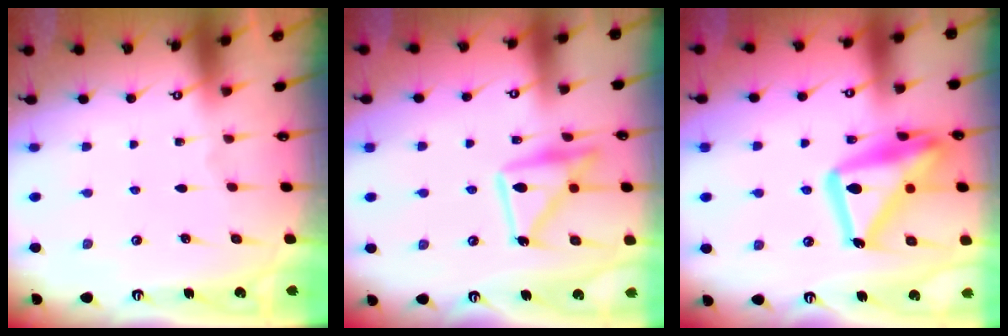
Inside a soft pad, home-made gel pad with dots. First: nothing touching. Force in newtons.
{"total": 14.1, "press": 14.1, "slide": 0.9}
{"total": 20.8, "press": 20.7, "slide": 1.8}